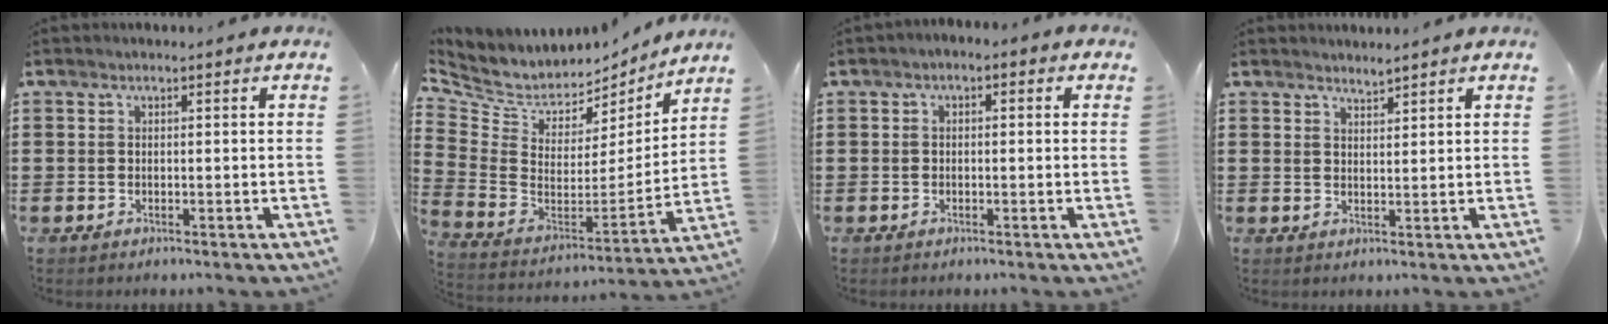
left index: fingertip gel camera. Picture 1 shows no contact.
{"total": 5.8, "force": [4.6, 3.4, 0.9], "torque": [-0.054, -0.043, 0.082]}
{"total": 1.1, "force": [-0.6, 0.6, 0.6], "torque": [-0.013, 0.001, -0.014]}
{"total": 2.0, "force": [2.0, -0.1, -0.1], "torque": [-0.003, -0.001, 0.039]}